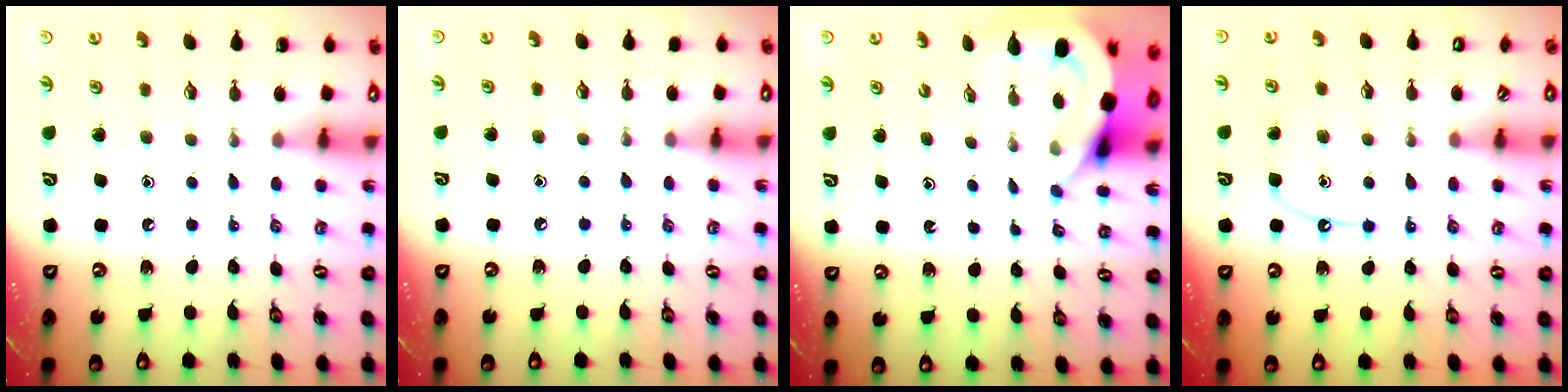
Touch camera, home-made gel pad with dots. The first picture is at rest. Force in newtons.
{"total": 2.6, "press": 2.6, "slide": 0.3}
{"total": 4.4, "press": 4.4, "slide": 0.5}
{"total": 8.8, "press": 8.8, "slide": 0.6}